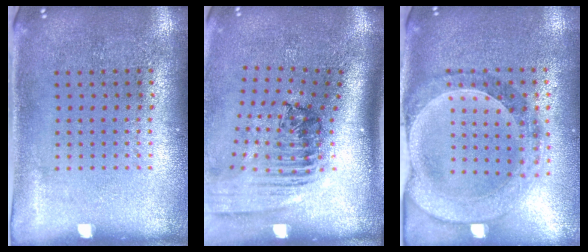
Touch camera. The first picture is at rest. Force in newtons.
{"total": 2.6, "press": 1.8, "slide": 1.8}
{"total": 1.6, "press": 1.5, "slide": 0.3}